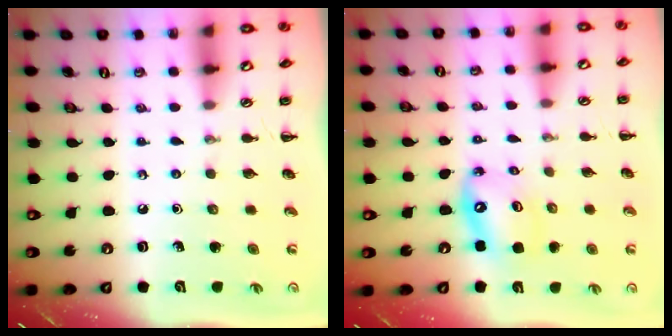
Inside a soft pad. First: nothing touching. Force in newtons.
{"total": 9.6, "press": 9.3, "slide": 2.4}